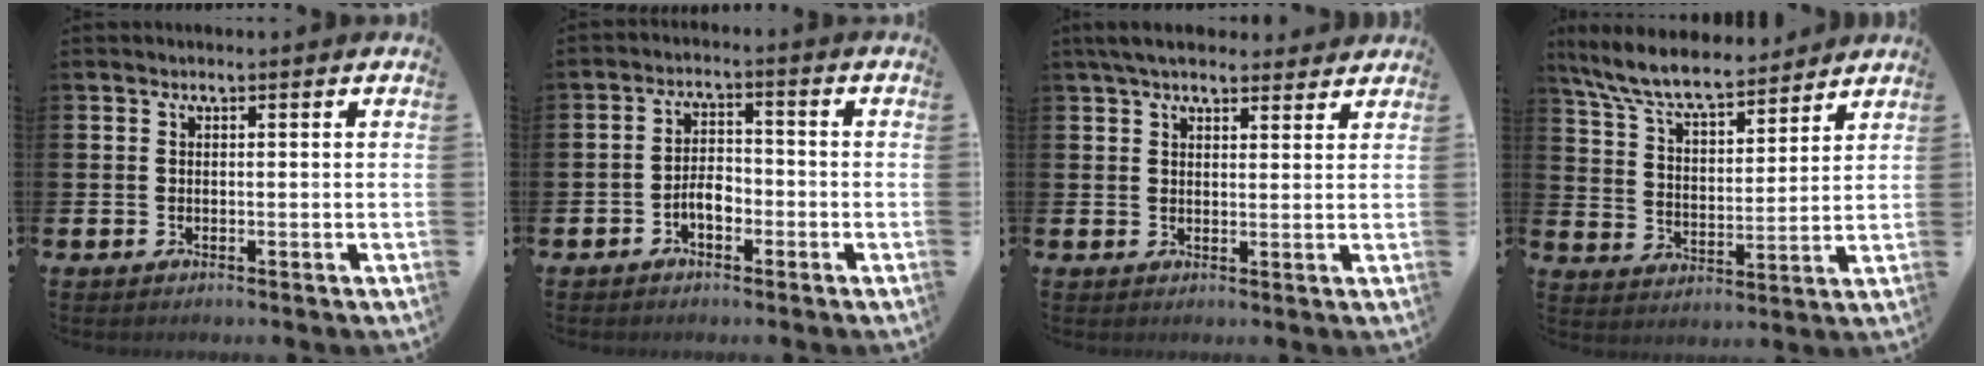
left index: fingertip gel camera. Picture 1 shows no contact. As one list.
[{"total": 3.2, "force": [-1.6, 1.7, 2.1], "torque": [-0.037, 0.007, -0.033]}, {"total": 5.0, "force": [4.5, 1.6, 1.5], "torque": [-0.039, -0.010, 0.084]}, {"total": 8.7, "force": [7.9, 1.6, 3.2], "torque": [-0.097, -0.043, 0.142]}]